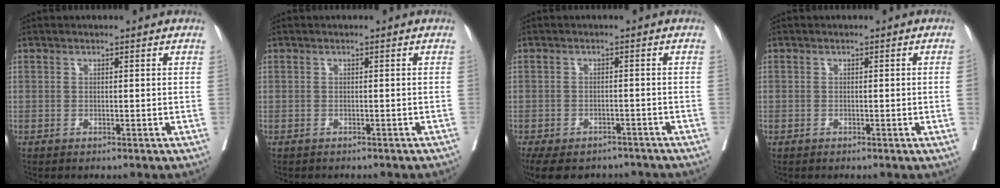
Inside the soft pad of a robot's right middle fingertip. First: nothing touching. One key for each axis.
{"total": 3.6, "fx": -3.1, "fy": 1.3, "fz": 1.3, "tx": -0.022, "ty": -0.003, "tz": -0.034}
{"total": 13.3, "fx": -10.6, "fy": 6.3, "fz": 4.9, "tx": -0.118, "ty": -0.003, "tz": -0.133}
{"total": 0.7, "fx": -0.2, "fy": -0.1, "fz": 0.6, "tx": -0.009, "ty": 0.004, "tz": -0.001}